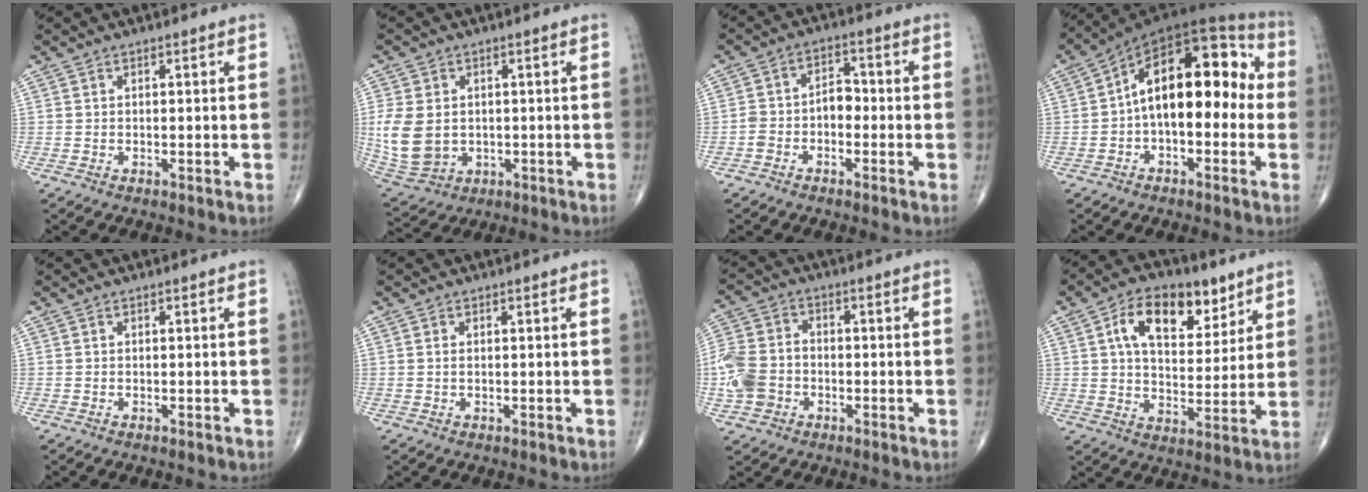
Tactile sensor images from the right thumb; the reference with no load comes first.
{"total": 10.9, "force": [-0.1, 8.4, 7.0], "torque": [-0.139, -0.005, 0.017]}
{"total": 6.2, "force": [-2.0, 4.0, 4.3], "torque": [-0.068, 0.038, -0.045]}
{"total": 18.1, "force": [0.0, 9.7, 15.3], "torque": [-0.212, 0.049, -0.011]}
{"total": 0.0}
{"total": 0.5, "force": [0.1, 0.2, 0.5], "torque": [-0.013, 0.000, 0.005]}
{"total": 9.0, "force": [-2.4, 7.2, 4.8], "torque": [-0.099, 0.020, -0.053]}
{"total": 14.9, "force": [7.0, 8.3, 10.2], "torque": [-0.127, -0.019, 0.118]}